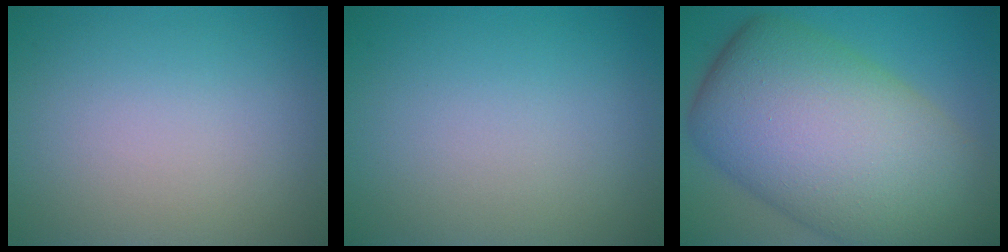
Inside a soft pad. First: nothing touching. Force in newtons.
{"total": 0.0}
{"total": 16.5, "press": 16.4, "slide": 0.7}